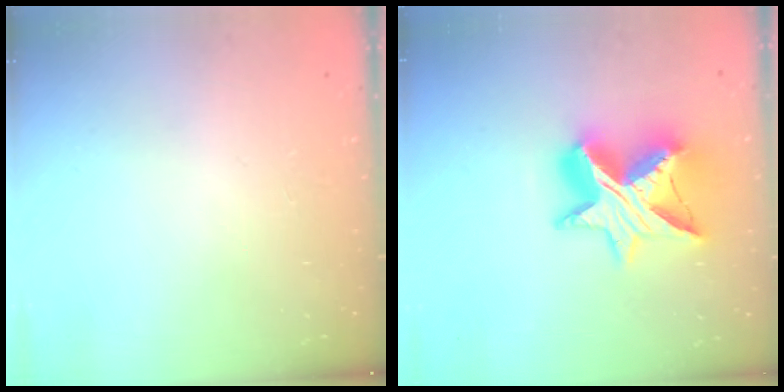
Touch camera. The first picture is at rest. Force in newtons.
{"total": 16.8, "press": 16.8, "slide": 1.0}